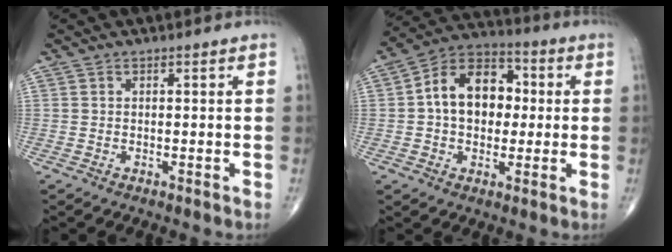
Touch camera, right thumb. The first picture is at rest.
{"total": 13.8, "force": [1.0, 9.8, 9.6], "torque": [-0.119, 0.028, 0.006]}